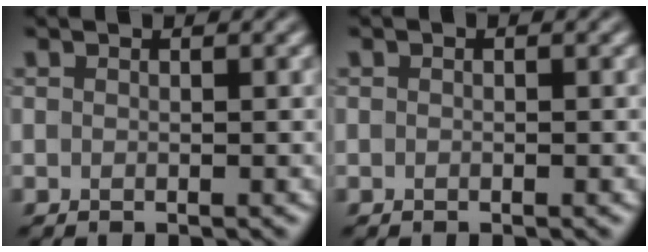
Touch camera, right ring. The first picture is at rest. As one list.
[{"total": 0.0}]